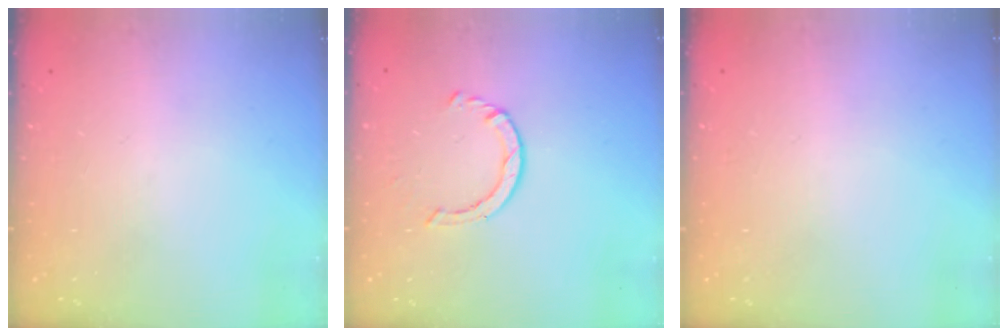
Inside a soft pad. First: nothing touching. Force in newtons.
{"total": 2.2, "press": 2.2, "slide": 0.4}
{"total": 2.6, "press": 2.6, "slide": 0.2}